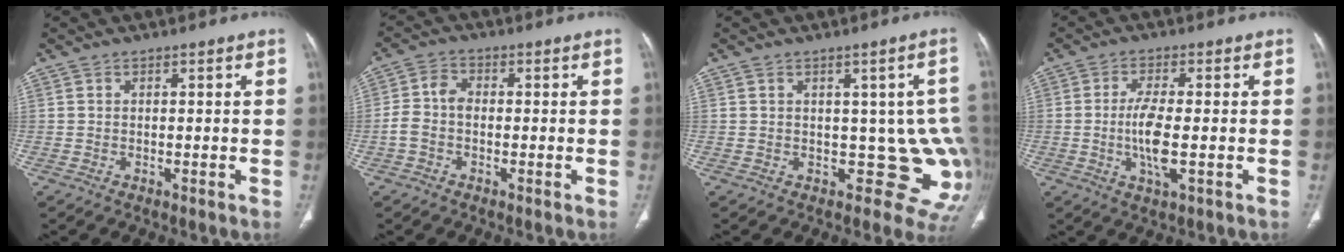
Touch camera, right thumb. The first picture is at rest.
{"total": 5.0, "force": [-0.8, 3.4, 3.6], "torque": [-0.074, 0.019, -0.022]}
{"total": 9.1, "force": [-0.6, 6.1, 6.7], "torque": [-0.020, -0.007, 0.000]}
{"total": 6.3, "force": [-0.9, 1.7, 6.0], "torque": [-0.129, -0.007, -0.019]}